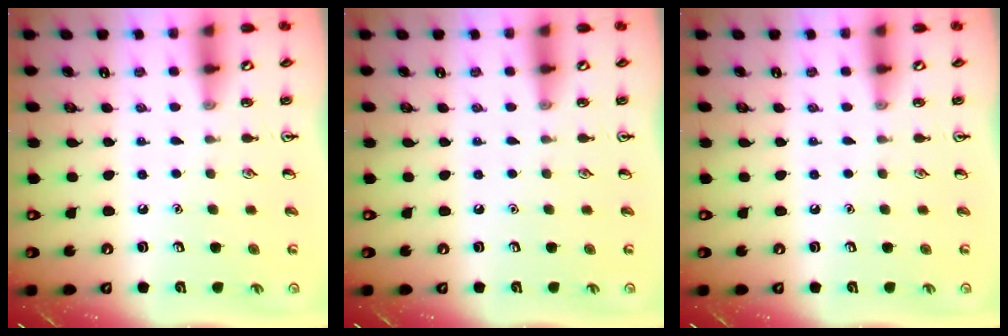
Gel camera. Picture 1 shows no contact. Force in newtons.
{"total": 0.0}
{"total": 0.0}